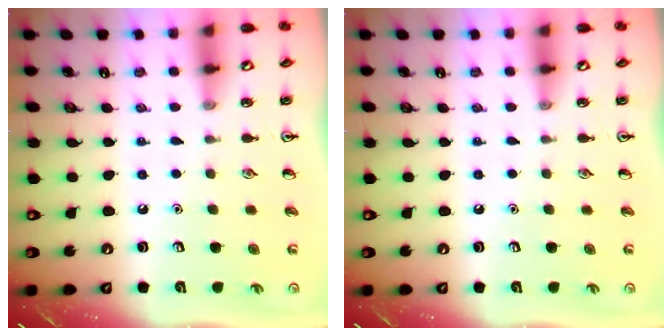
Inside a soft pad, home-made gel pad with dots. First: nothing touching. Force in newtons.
{"total": 0.0}